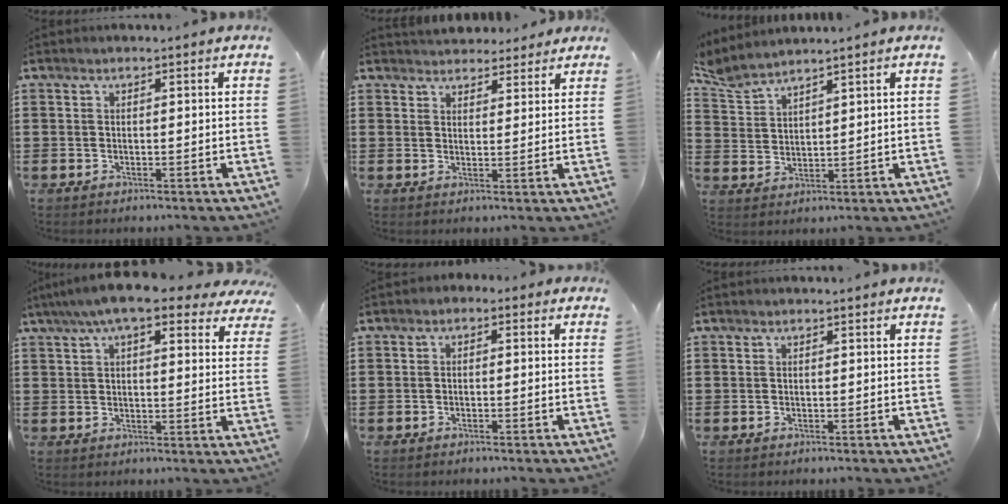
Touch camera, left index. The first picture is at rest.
{"total": 3.5, "force": [3.2, 1.4, -0.1], "torque": [-0.003, -0.008, 0.060]}
{"total": 3.6, "force": [3.4, 0.5, 0.9], "torque": [-0.031, -0.014, 0.062]}
{"total": 8.2, "force": [6.1, 1.8, 5.1], "torque": [-0.100, -0.009, 0.107]}
{"total": 1.3, "force": [-1.0, 0.8, 0.3], "torque": [-0.009, 0.006, -0.024]}
{"total": 0.0}